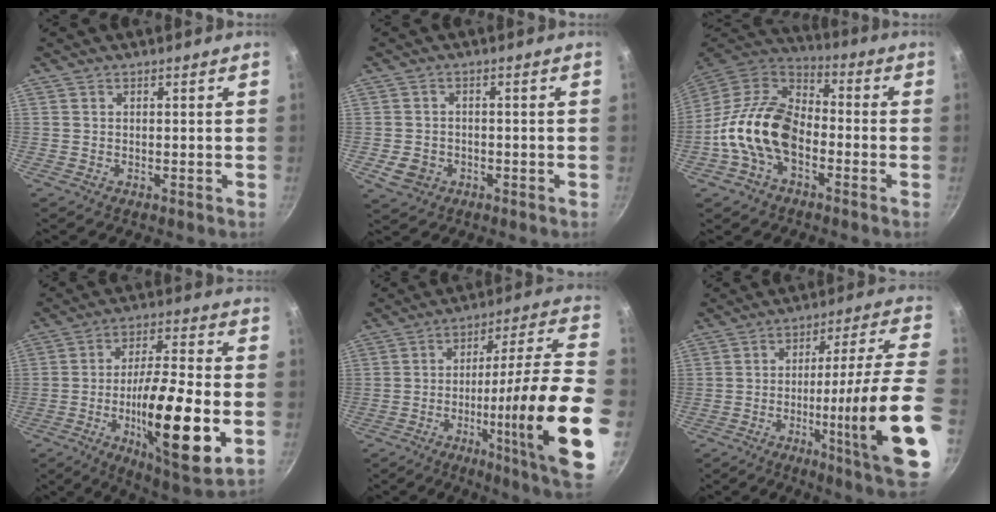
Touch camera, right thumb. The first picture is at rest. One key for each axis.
{"total": 4.4, "fx": -1.5, "fy": 3.7, "fz": 2.0, "tx": -0.035, "ty": 0.015, "tz": -0.018}
{"total": 16.4, "fx": -4.1, "fy": 10.6, "fz": 11.9, "tx": -0.187, "ty": 0.039, "tz": -0.096}
{"total": 21.6, "fx": -5.5, "fy": 5.6, "fz": 20.2, "tx": -0.323, "ty": 0.016, "tz": -0.088}
{"total": 26.9, "fx": -7.4, "fy": 3.9, "fz": 25.6, "tx": -0.346, "ty": 0.025, "tz": -0.111}
{"total": 22.7, "fx": -6.1, "fy": 2.3, "fz": 21.8, "tx": -0.300, "ty": 0.024, "tz": -0.089}